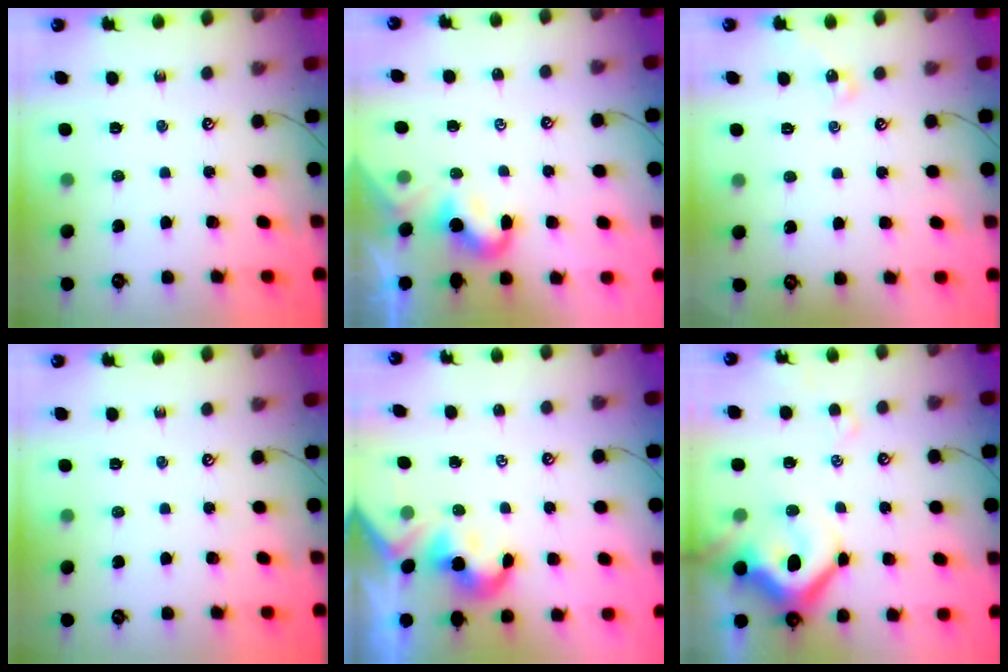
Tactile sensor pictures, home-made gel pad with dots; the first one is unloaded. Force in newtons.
{"total": 0.5, "press": 0.4, "slide": 0.3}
{"total": 4.4, "press": 4.4, "slide": 0.6}
{"total": 0.0}
{"total": 2.1, "press": 2.0, "slide": 0.5}
{"total": 12.8, "press": 12.7, "slide": 1.9}